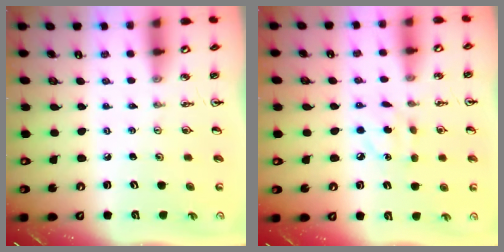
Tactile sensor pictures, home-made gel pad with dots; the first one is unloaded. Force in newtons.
{"total": 4.4, "press": 4.3, "slide": 0.5}